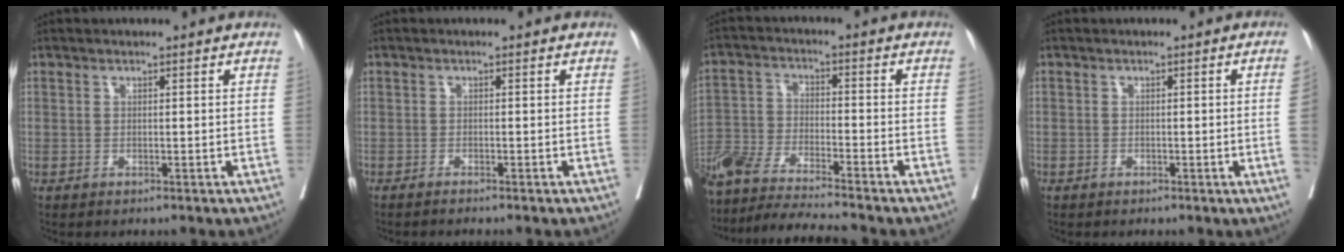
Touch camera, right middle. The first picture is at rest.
{"total": 1.8, "force": [-1.6, -0.3, 0.8], "torque": [-0.012, 0.001, -0.021]}
{"total": 13.6, "force": [-12.5, -0.7, 5.4], "torque": [-0.101, -0.012, -0.224]}
{"total": 1.7, "force": [-0.4, -0.2, 1.6], "torque": [-0.018, 0.002, -0.007]}